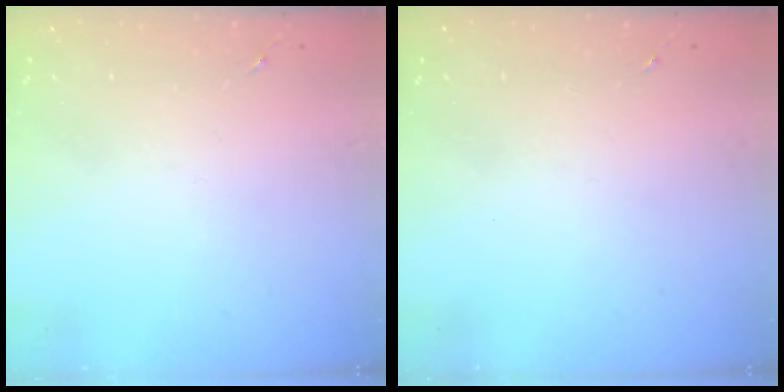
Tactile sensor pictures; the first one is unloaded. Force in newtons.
{"total": 0.0}